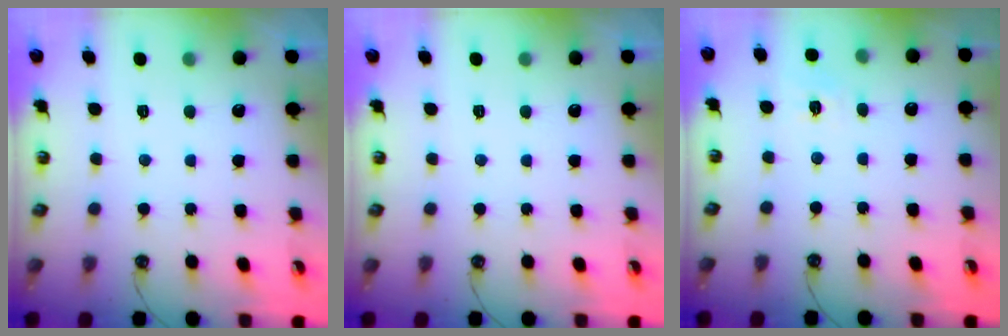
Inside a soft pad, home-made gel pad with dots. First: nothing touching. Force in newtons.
{"total": 0.0}
{"total": 6.1, "press": 6.1, "slide": 0.7}